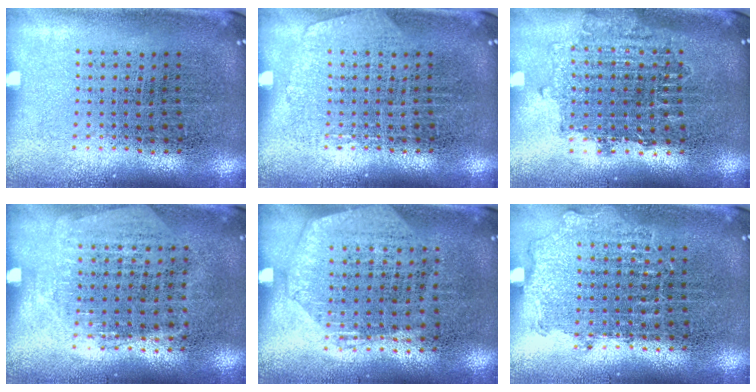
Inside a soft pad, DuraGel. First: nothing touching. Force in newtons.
{"total": 0.9, "press": 0.9, "slide": 0.0}
{"total": 1.6, "press": 1.3, "slide": 0.9}
{"total": 1.3, "press": 1.1, "slide": 0.6}
{"total": 1.5, "press": 1.3, "slide": 0.7}
{"total": 0.9, "press": 0.9, "slide": 0.3}